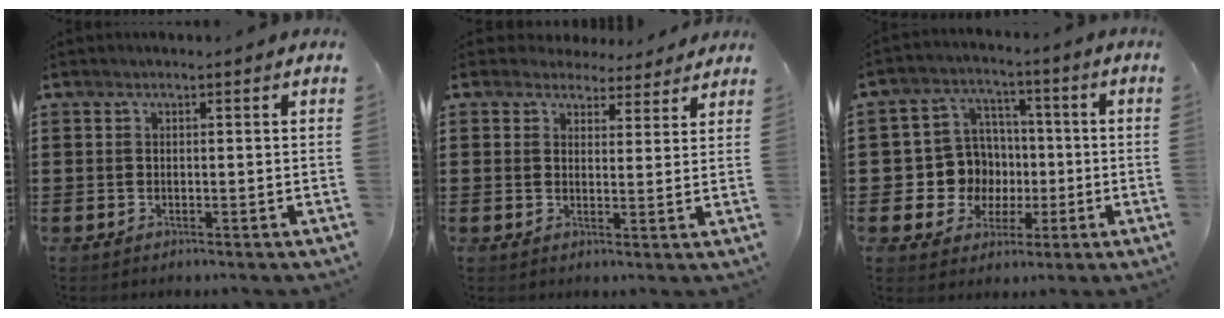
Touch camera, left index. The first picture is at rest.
{"total": 3.6, "force": [3.2, 1.5, 0.3], "torque": [-0.020, -0.003, 0.060]}
{"total": 8.8, "force": [0.3, 8.6, 2.1], "torque": [-0.077, 0.010, 0.016]}